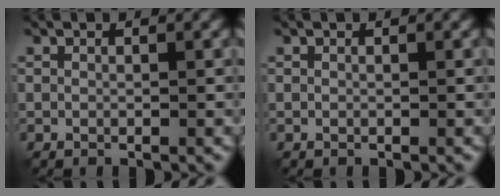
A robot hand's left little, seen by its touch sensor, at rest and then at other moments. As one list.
[{"total": 0.0}]